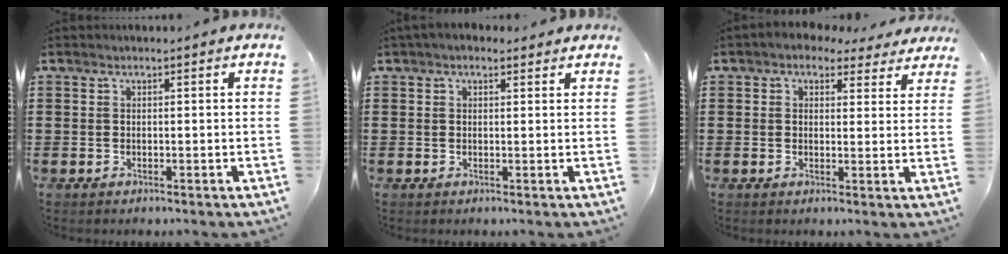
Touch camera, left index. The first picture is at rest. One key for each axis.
{"total": 1.6, "fx": 1.0, "fy": 1.0, "fz": 0.7, "tx": -0.016, "ty": 0.009, "tz": 0.019}
{"total": 3.0, "fx": 2.3, "fy": 1.6, "fz": 0.9, "tx": -0.021, "ty": -0.002, "tz": 0.040}